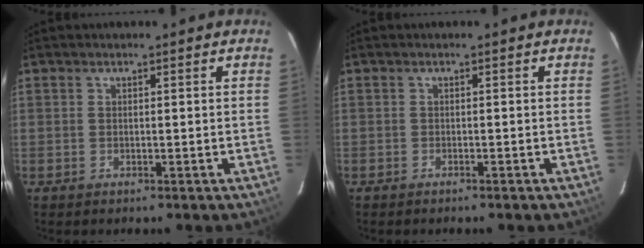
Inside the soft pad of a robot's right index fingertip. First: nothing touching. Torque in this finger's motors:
{"motor_torque": [-0.70, -0.81, -0.40, -0.11]}